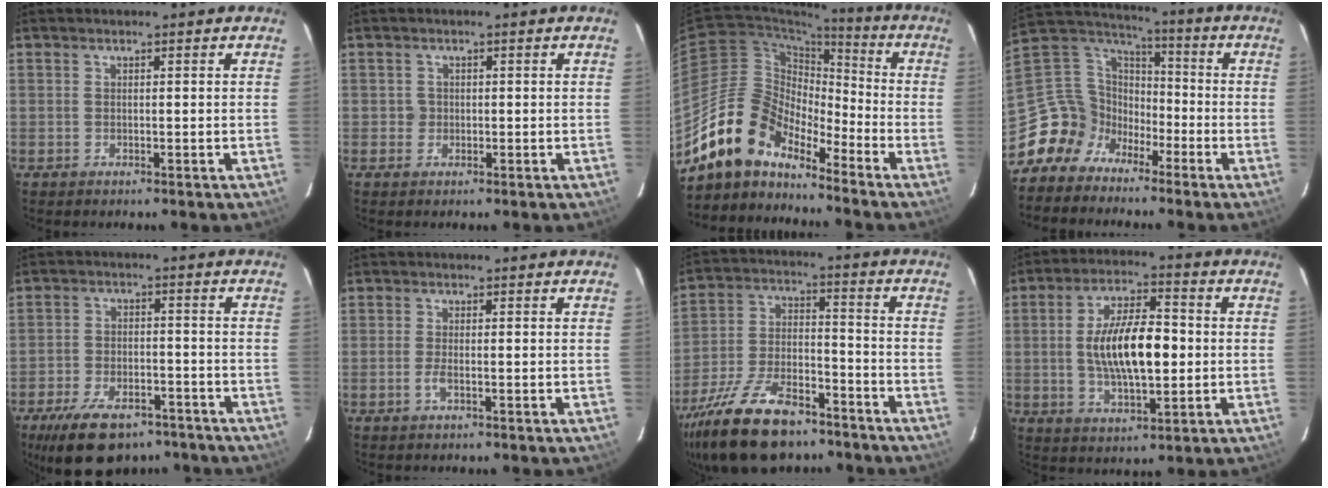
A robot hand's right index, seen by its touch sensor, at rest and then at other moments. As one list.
[{"total": 1.4, "force": [-0.2, 1.4, 0.0], "torque": [0.004, 0.004, -0.001]}, {"total": 14.5, "force": [-12.5, 6.0, 4.5], "torque": [-0.088, 0.020, -0.234]}, {"total": 12.7, "force": [-8.4, 9.2, 2.6], "torque": [-0.076, 0.038, -0.165]}, {"total": 15.4, "force": [-10.8, 7.6, 8.0], "torque": [-0.173, -0.002, -0.164]}, {"total": 1.6, "force": [-0.7, 0.2, 1.5], "torque": [-0.031, -0.002, -0.013]}, {"total": 21.7, "force": [-15.5, 9.3, 12.0], "torque": [-0.247, -0.019, -0.254]}, {"total": 13.6, "force": [-0.3, 5.5, 12.5], "torque": [-0.229, 0.005, -0.001]}]